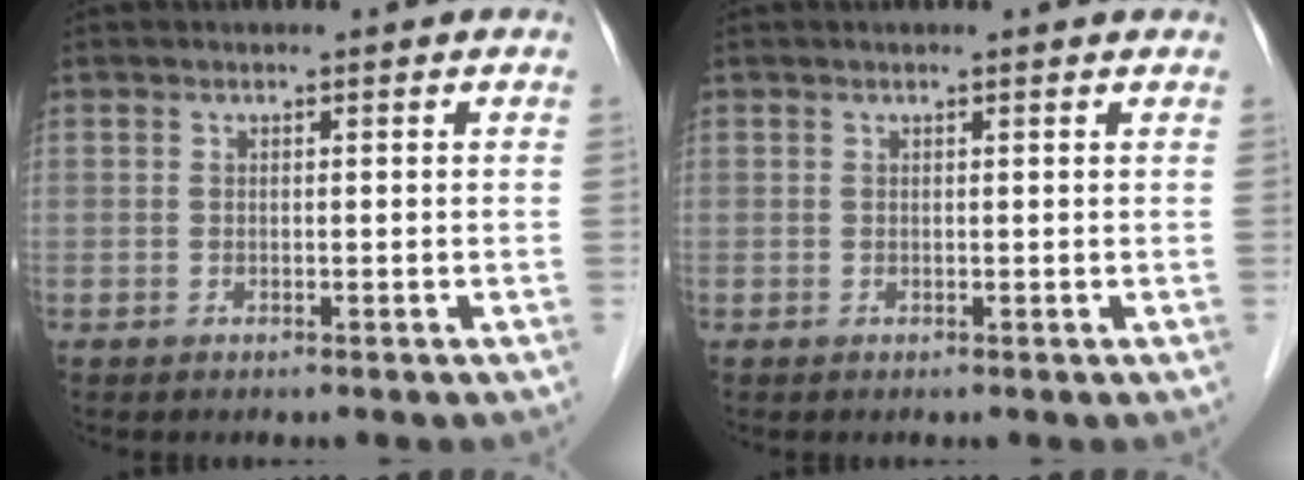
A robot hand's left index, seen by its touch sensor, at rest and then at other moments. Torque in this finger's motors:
{"motor_torque": [0.69, -1.22, 0.03, -0.01]}